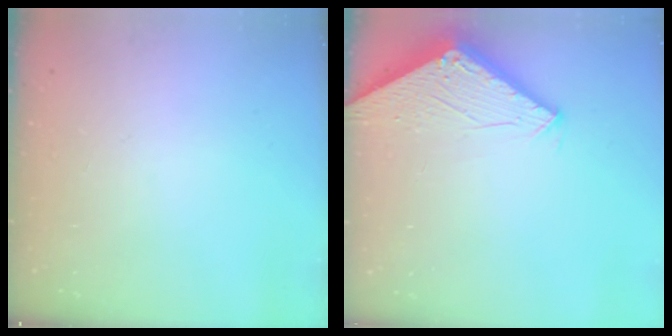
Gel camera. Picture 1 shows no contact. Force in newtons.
{"total": 2.9, "press": 2.9, "slide": 0.2}